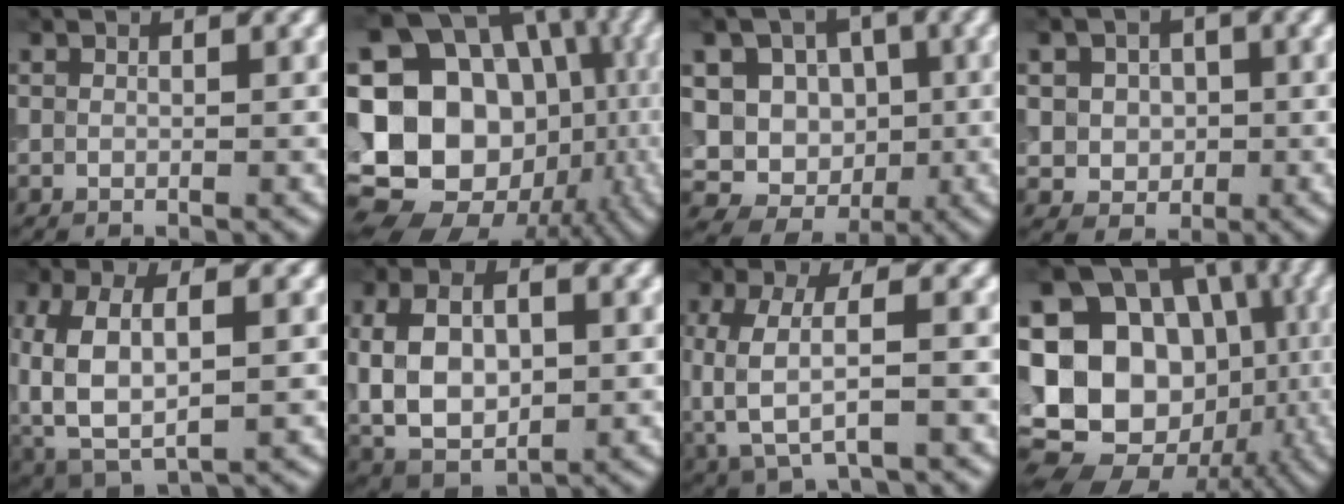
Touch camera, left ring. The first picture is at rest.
{"total": 22.1, "force": [-1.9, 18.6, 11.7], "torque": [-0.180, 0.027, -0.058]}
{"total": 12.9, "force": [0.3, 11.9, 5.0], "torque": [-0.088, 0.032, -0.018]}
{"total": 4.1, "force": [0.5, 3.7, 1.8], "torque": [-0.020, 0.008, -0.002]}
{"total": 6.8, "force": [-0.3, 3.7, 5.7], "torque": [-0.123, 0.003, -0.004]}
{"total": 9.0, "force": [-0.2, 5.9, 6.8], "torque": [-0.147, 0.002, 0.007]}
{"total": 4.9, "force": [-0.8, 2.0, 4.3], "torque": [-0.095, -0.003, -0.014]}
{"total": 20.0, "force": [-1.1, 16.9, 10.7], "torque": [-0.145, 0.014, -0.045]}